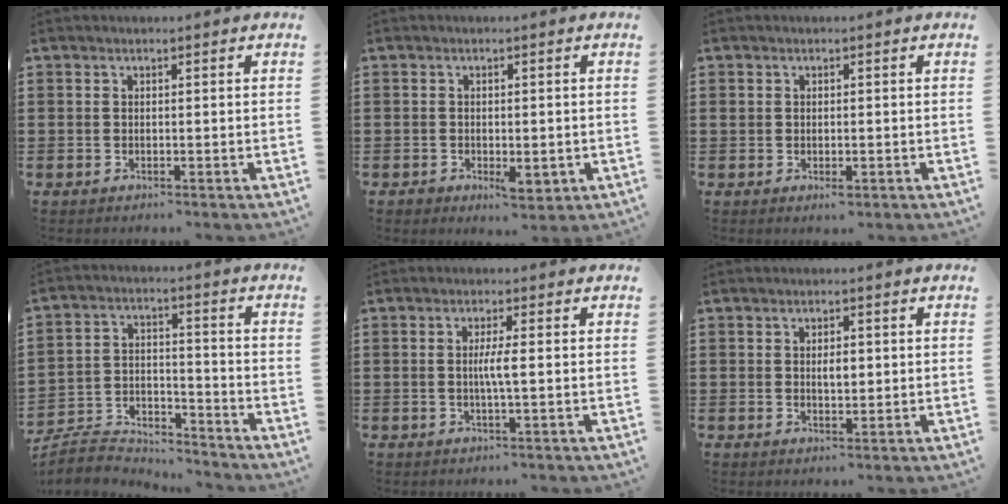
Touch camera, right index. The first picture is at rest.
{"total": 1.7, "force": [-0.5, 1.0, 1.3], "torque": [-0.024, 0.000, -0.008]}
{"total": 1.2, "force": [-0.1, 0.9, 0.8], "torque": [-0.018, 0.003, -0.003]}
{"total": 5.5, "force": [-5.3, 1.0, 0.5], "torque": [-0.022, 0.005, -0.111]}
{"total": 3.0, "force": [-0.1, -0.1, 3.0], "torque": [-0.055, -0.006, -0.006]}
{"total": 2.4, "force": [0.2, 1.0, 2.2], "torque": [-0.035, 0.001, 0.000]}